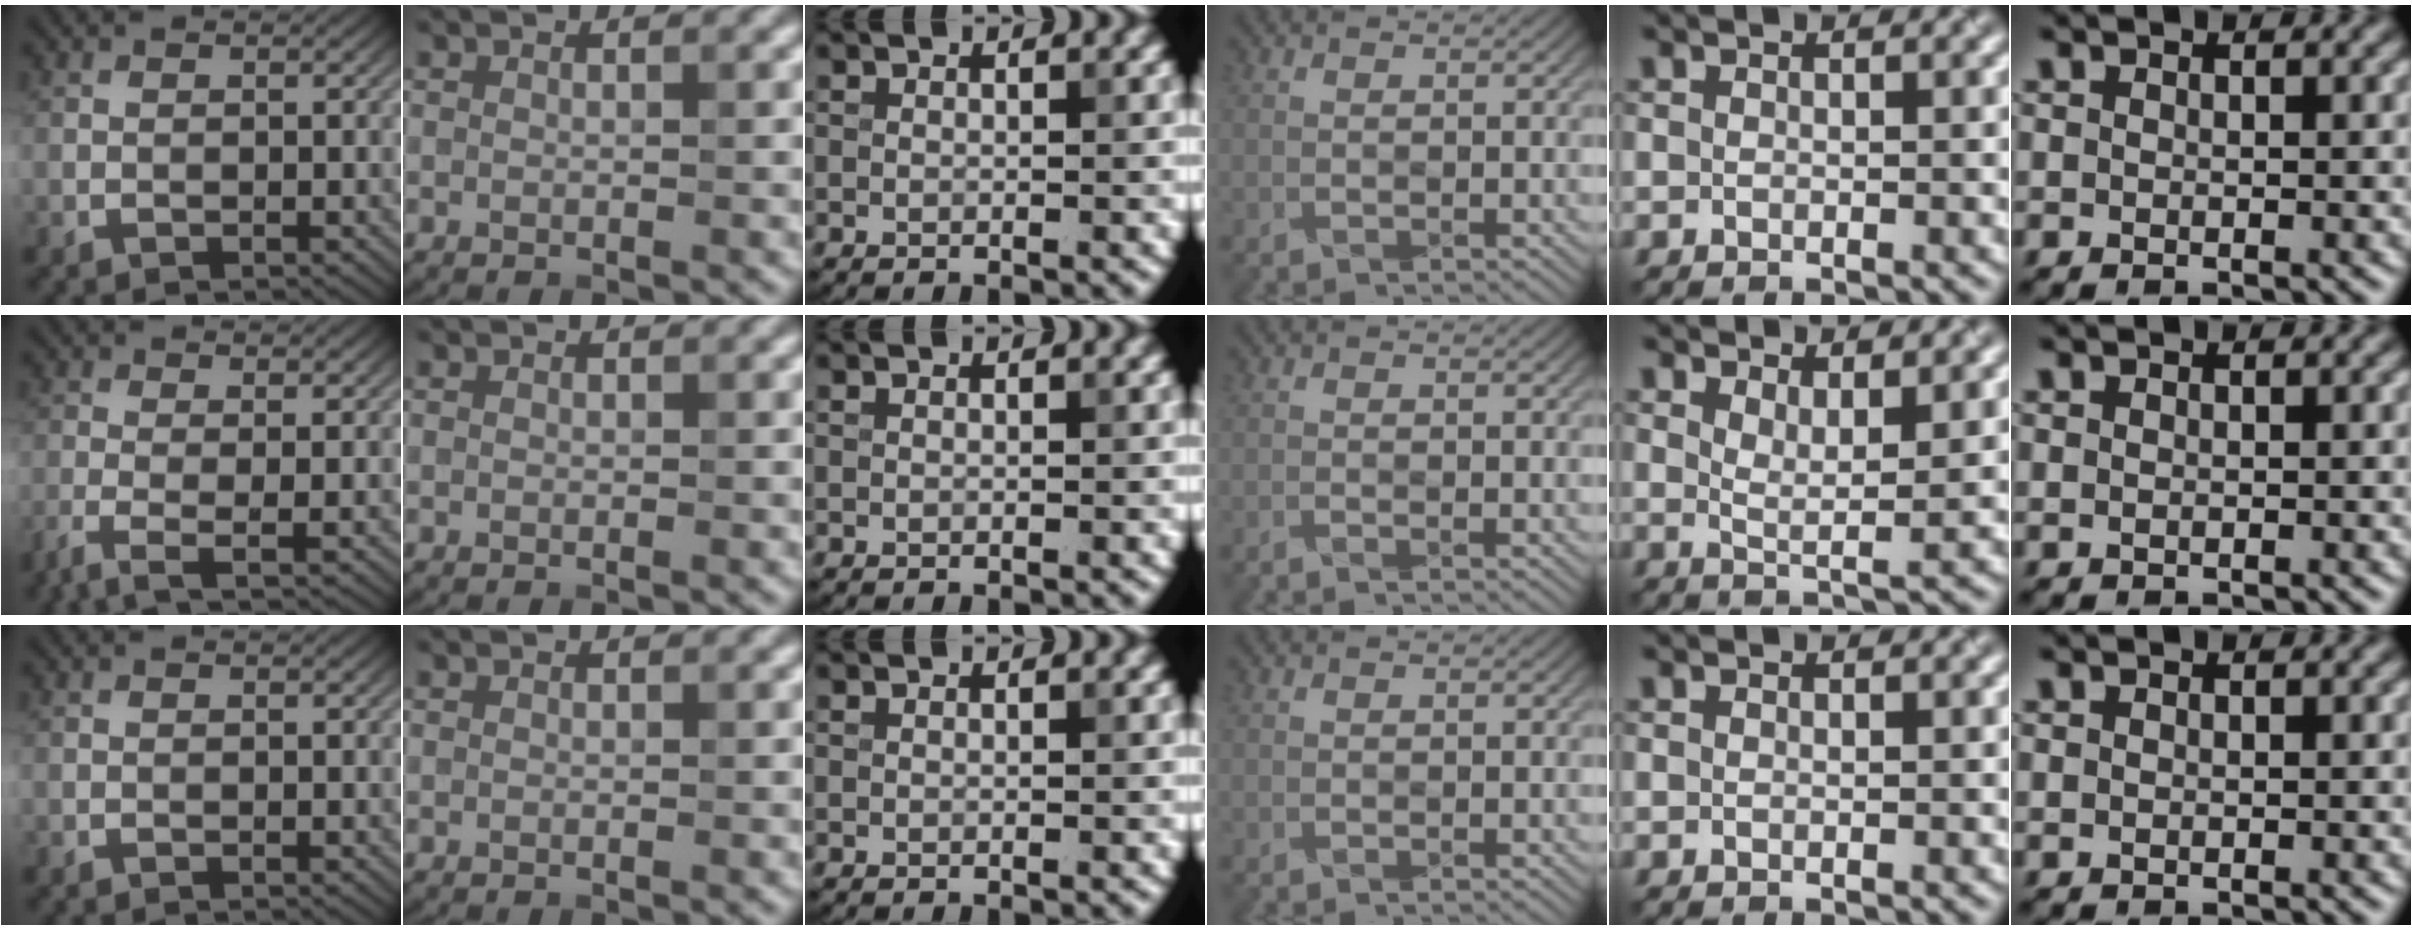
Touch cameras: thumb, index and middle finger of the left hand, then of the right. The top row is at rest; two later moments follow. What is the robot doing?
{"motion": "wrap", "object": "cellophane"}